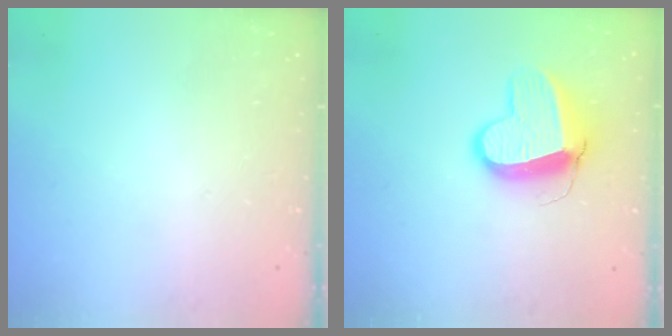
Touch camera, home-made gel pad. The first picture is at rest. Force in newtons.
{"total": 11.5, "press": 11.4, "slide": 1.3}